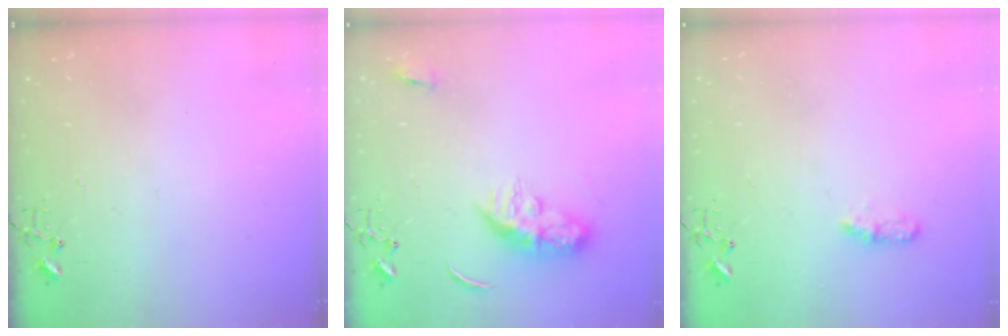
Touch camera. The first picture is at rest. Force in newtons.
{"total": 9.3, "press": 9.3, "slide": 0.1}
{"total": 4.9, "press": 4.8, "slide": 0.6}